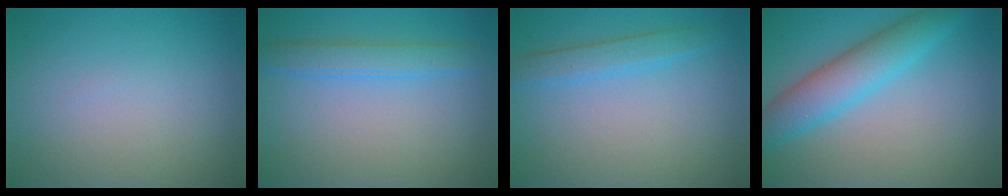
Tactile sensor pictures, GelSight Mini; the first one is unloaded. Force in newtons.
{"total": 2.7, "press": 2.7, "slide": 0.1}
{"total": 2.3, "press": 2.3, "slide": 0.1}
{"total": 5.3, "press": 5.3, "slide": 0.1}